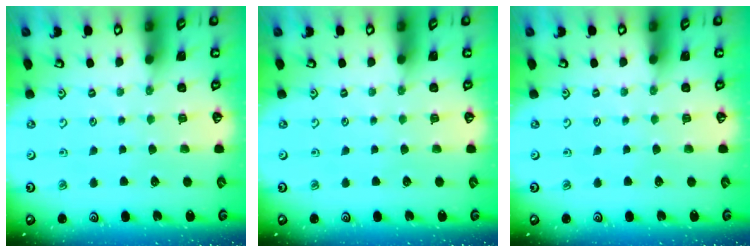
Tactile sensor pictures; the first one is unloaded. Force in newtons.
{"total": 0.0}
{"total": 0.0}